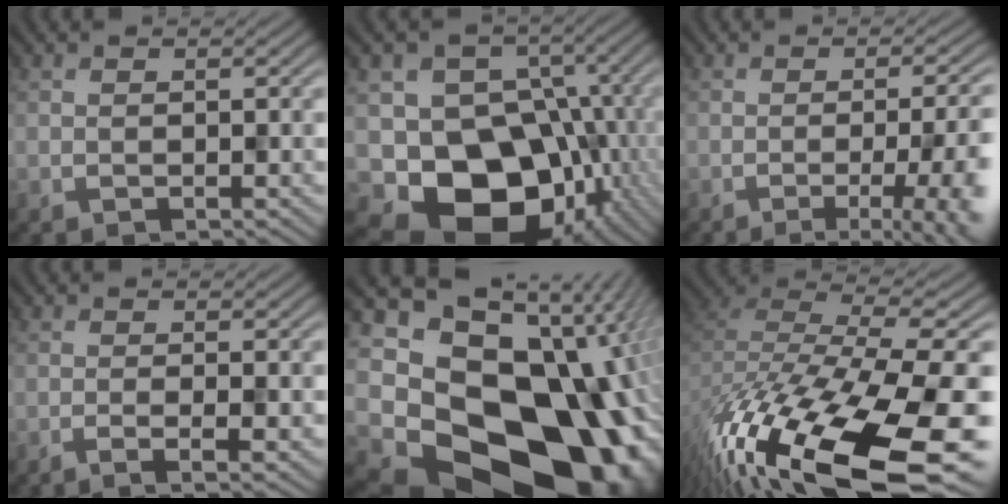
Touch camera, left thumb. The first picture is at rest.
{"total": 15.4, "force": [-5.7, 12.4, 7.1], "torque": [-0.118, -0.038, -0.081]}
{"total": 9.4, "force": [-3.1, 3.2, 8.3], "torque": [-0.083, -0.006, -0.038]}
{"total": 2.9, "force": [-1.0, 0.7, 2.6], "torque": [-0.032, 0.007, -0.017]}
{"total": 20.7, "force": [-5.0, 15.4, 12.9], "torque": [-0.258, -0.062, -0.049]}
{"total": 17.2, "force": [-9.8, 7.5, 12.0], "torque": [-0.259, -0.069, -0.125]}